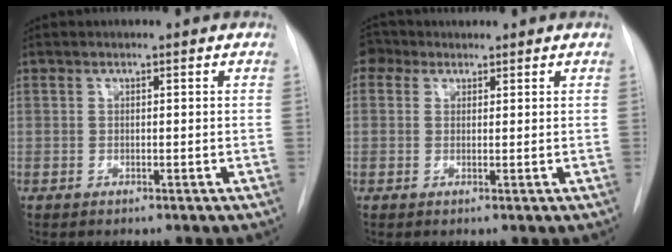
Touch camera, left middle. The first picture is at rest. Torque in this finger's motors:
{"motor_torque": [-0.01, 0.00, -0.14, -0.01]}